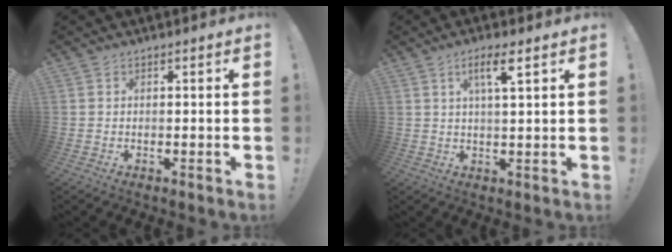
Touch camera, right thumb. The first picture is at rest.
{"total": 5.9, "force": [2.7, 0.9, 5.2], "torque": [-0.090, 0.000, 0.039]}